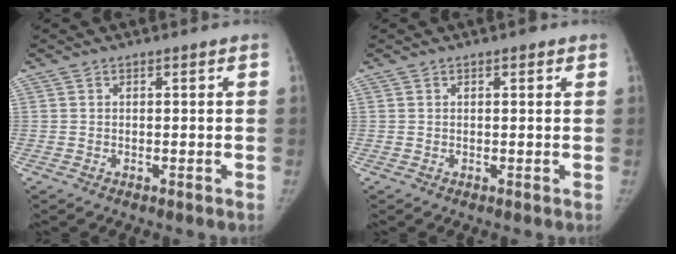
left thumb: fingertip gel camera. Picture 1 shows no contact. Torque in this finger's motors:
{"motor_torque": [0.09, 0.21, -0.28, -0.28, 0.03]}